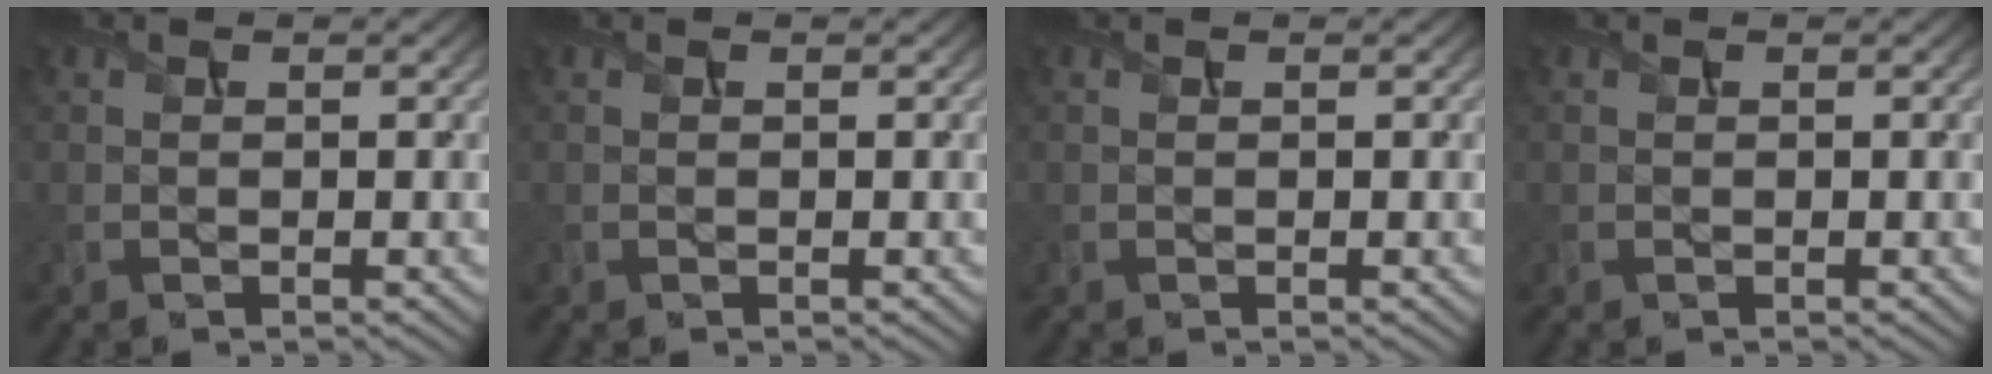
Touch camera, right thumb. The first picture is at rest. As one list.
[{"total": 0.0}, {"total": 0.0}, {"total": 0.0}]